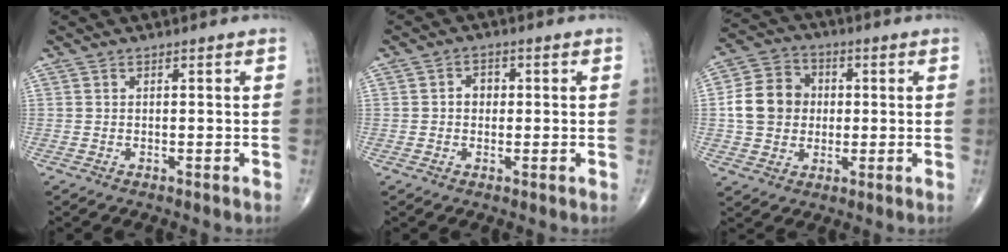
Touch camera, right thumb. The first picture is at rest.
{"total": 2.8, "force": [0.1, 2.3, 1.6], "torque": [-0.010, 0.010, -0.003]}
{"total": 11.1, "force": [0.2, 9.5, 5.7], "torque": [-0.080, 0.017, -0.003]}